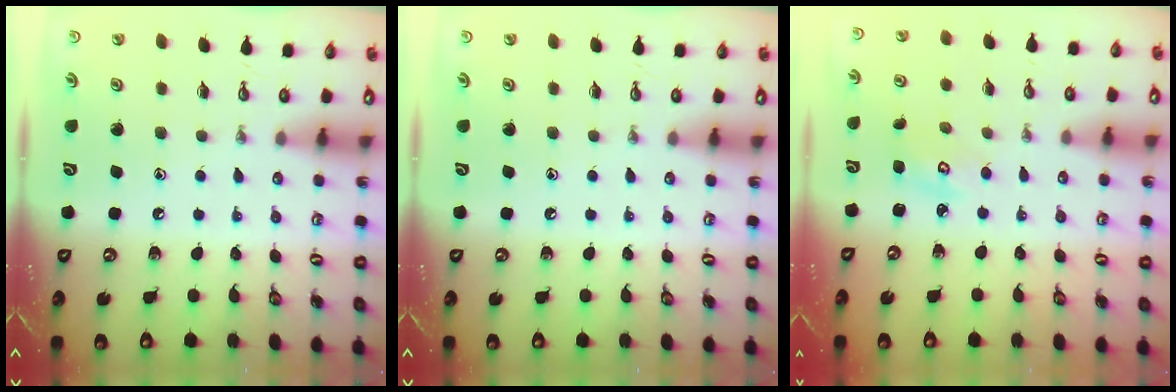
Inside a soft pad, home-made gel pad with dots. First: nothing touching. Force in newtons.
{"total": 0.0}
{"total": 3.4, "press": 3.4, "slide": 0.5}